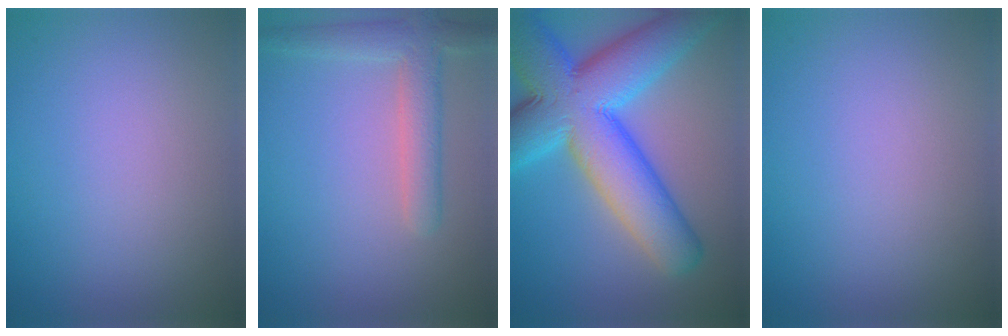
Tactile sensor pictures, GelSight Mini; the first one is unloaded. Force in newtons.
{"total": 3.5, "press": 3.5, "slide": 0.3}
{"total": 13.1, "press": 13.1, "slide": 0.4}
{"total": 0.0}